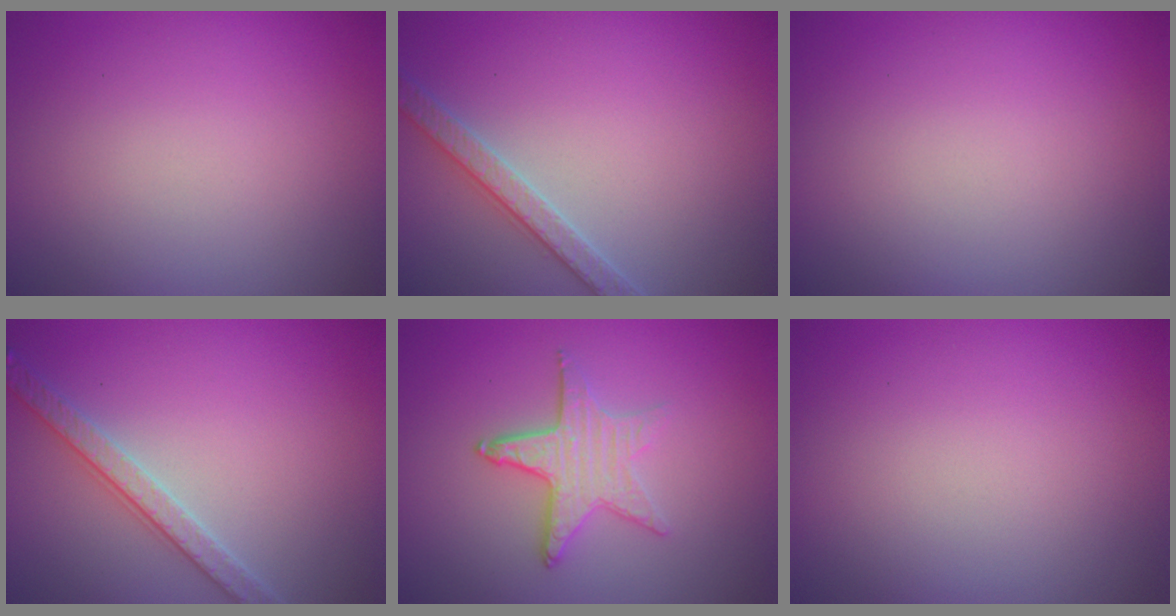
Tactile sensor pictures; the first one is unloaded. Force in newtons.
{"total": 2.7, "press": 2.7, "slide": 0.1}
{"total": 0.0}
{"total": 2.8, "press": 2.7, "slide": 0.7}
{"total": 3.2, "press": 2.5, "slide": 1.9}
{"total": 0.0}